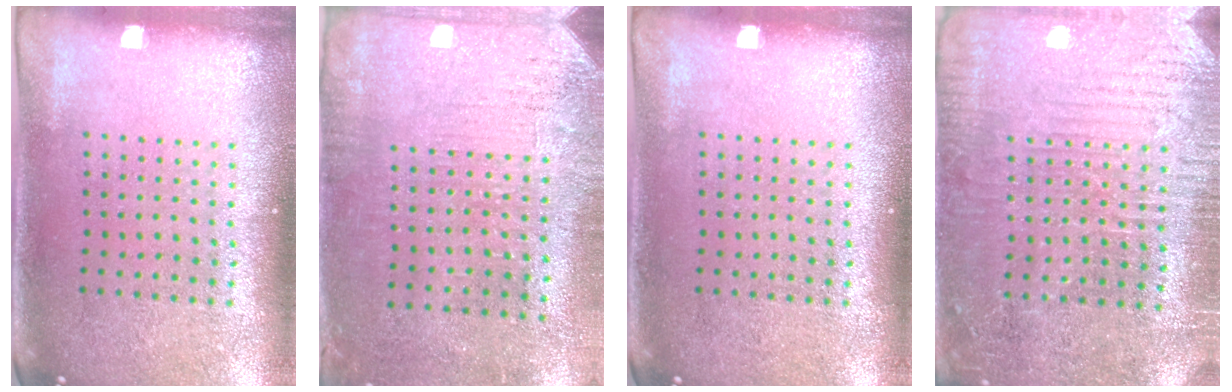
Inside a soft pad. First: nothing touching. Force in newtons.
{"total": 3.1, "press": 2.5, "slide": 1.8}
{"total": 0.0}
{"total": 3.2, "press": 3.1, "slide": 0.7}